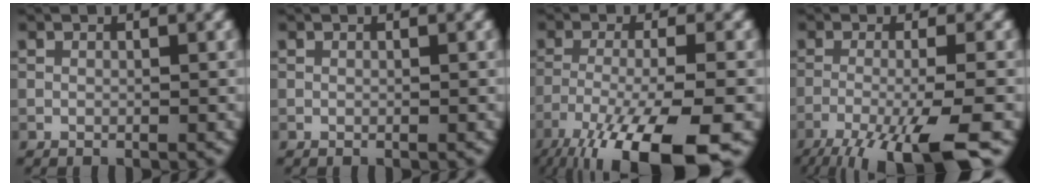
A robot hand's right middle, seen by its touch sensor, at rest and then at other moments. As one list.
[{"total": 0.0}, {"total": 12.5, "force": [-8.4, 2.8, 8.9], "torque": [-0.164, -0.020, -0.142]}, {"total": 9.6, "force": [-6.1, 1.8, 7.2], "torque": [-0.113, -0.008, -0.108]}]